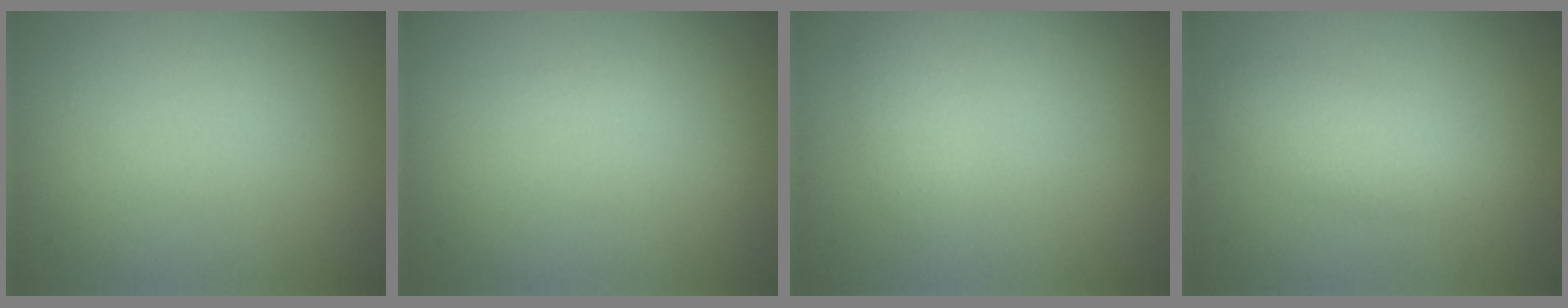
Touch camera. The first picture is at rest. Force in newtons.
{"total": 0.0}
{"total": 1.2, "press": 1.2, "slide": 0.0}
{"total": 2.5, "press": 2.5, "slide": 0.2}